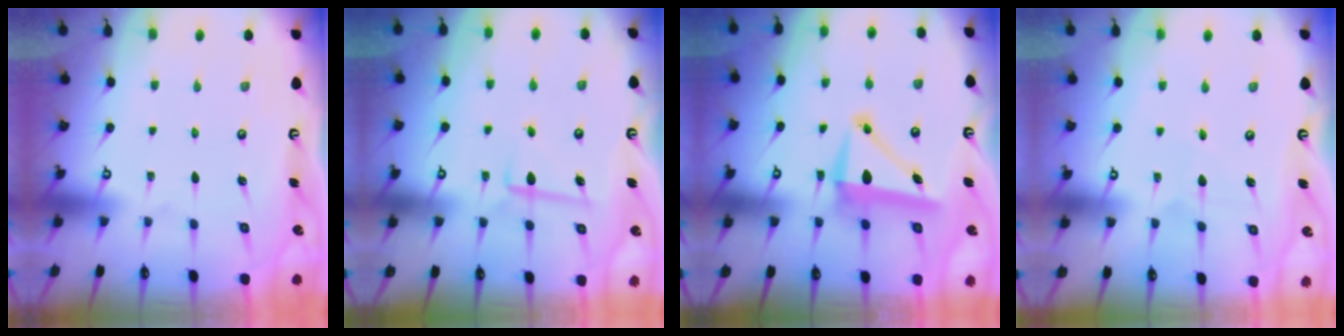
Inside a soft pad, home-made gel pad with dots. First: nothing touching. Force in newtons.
{"total": 6.0, "press": 5.8, "slide": 1.3}
{"total": 8.3, "press": 8.2, "slide": 1.3}
{"total": 3.1, "press": 3.1, "slide": 0.4}